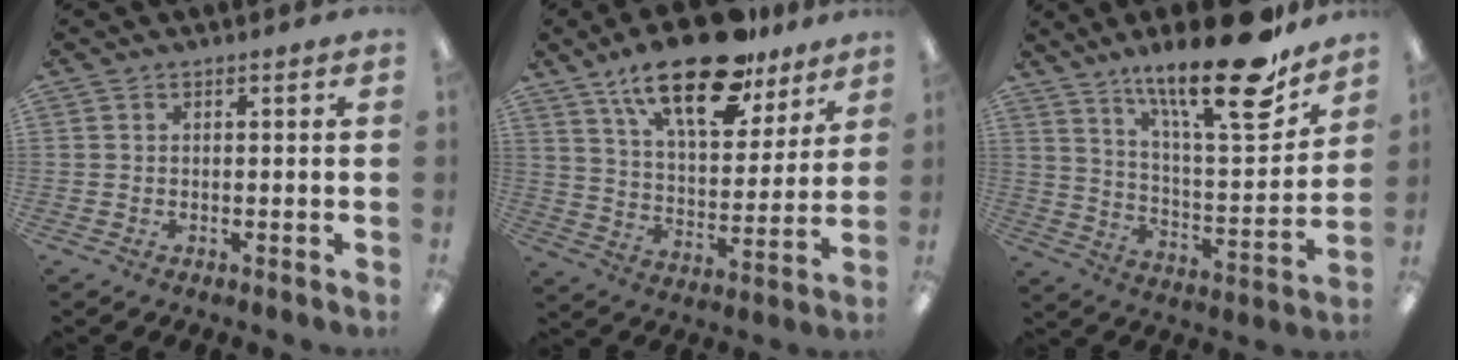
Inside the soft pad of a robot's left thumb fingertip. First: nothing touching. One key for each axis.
{"total": 20.8, "fx": 14.4, "fy": 8.5, "fz": 12.3, "tx": -0.201, "ty": -0.073, "tz": 0.244}
{"total": 22.9, "fx": 16.7, "fy": 4.9, "fz": 14.9, "tx": -0.234, "ty": -0.113, "tz": 0.267}